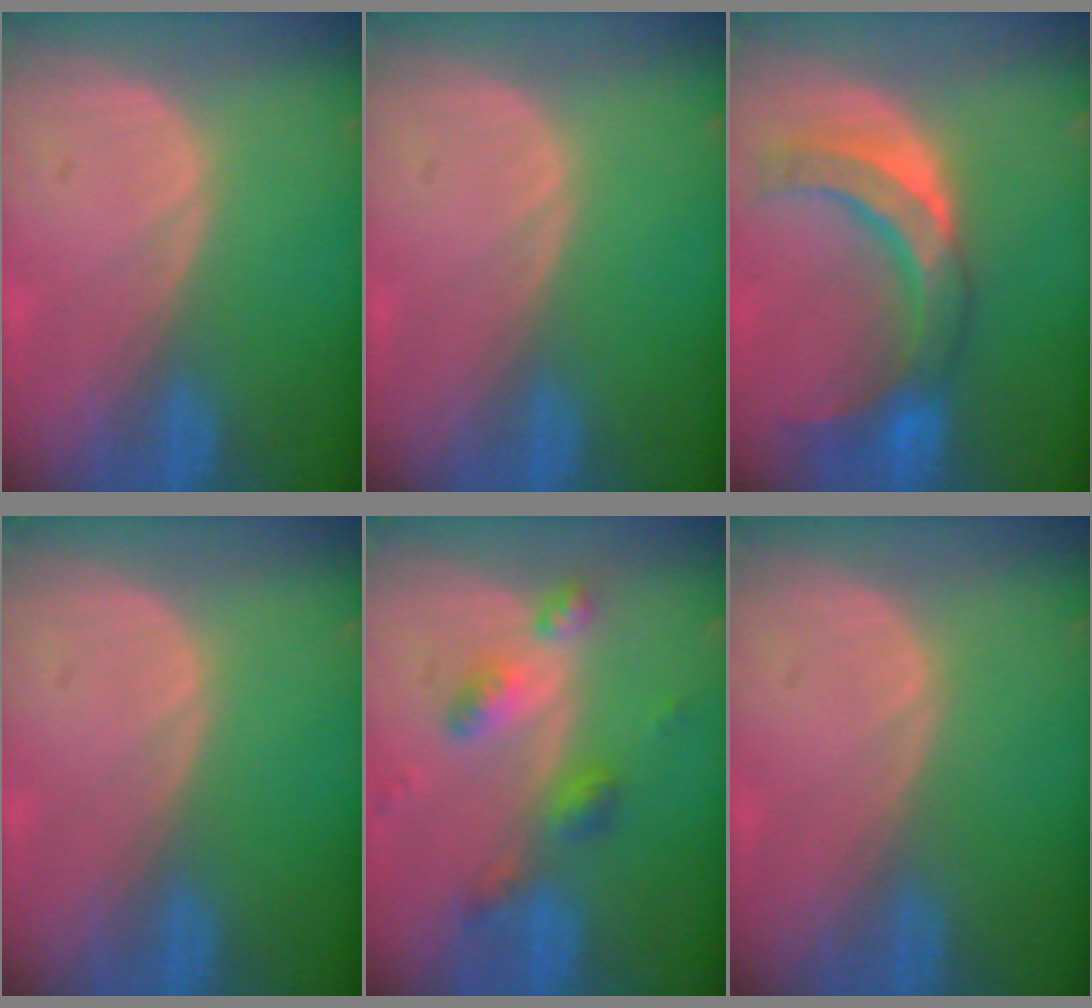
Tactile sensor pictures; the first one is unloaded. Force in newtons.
{"total": 0.0}
{"total": 9.7, "press": 9.3, "slide": 2.7}
{"total": 0.0}
{"total": 6.2, "press": 5.4, "slide": 3.0}
{"total": 0.0}